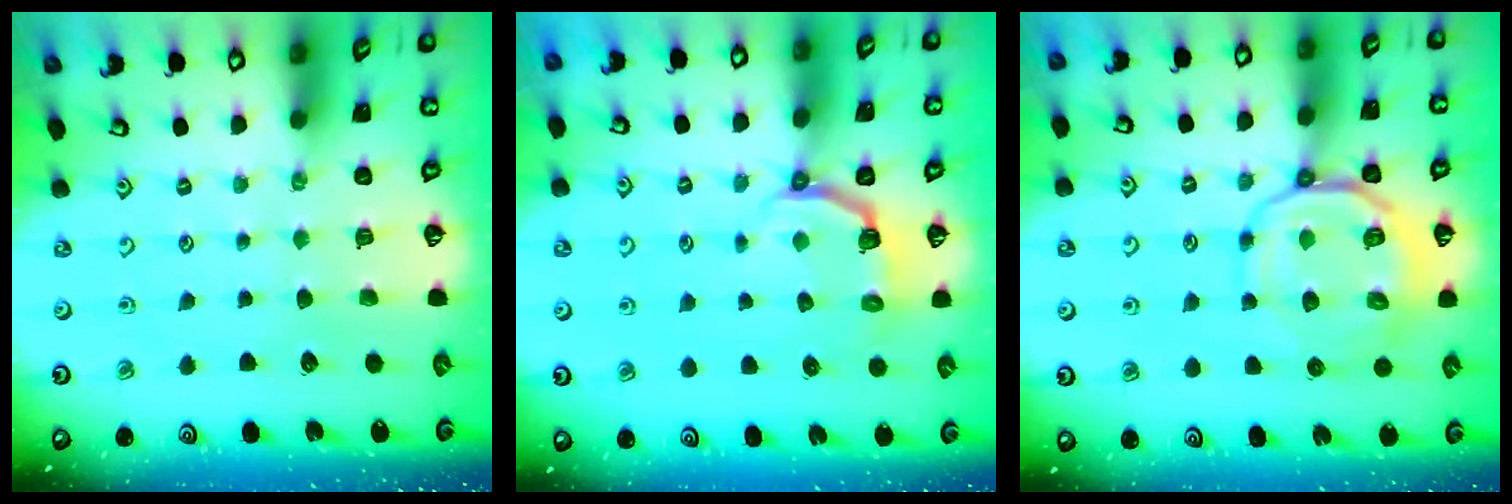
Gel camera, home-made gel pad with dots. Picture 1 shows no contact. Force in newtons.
{"total": 4.1, "press": 2.5, "slide": 3.2}
{"total": 11.2, "press": 11.1, "slide": 2.0}